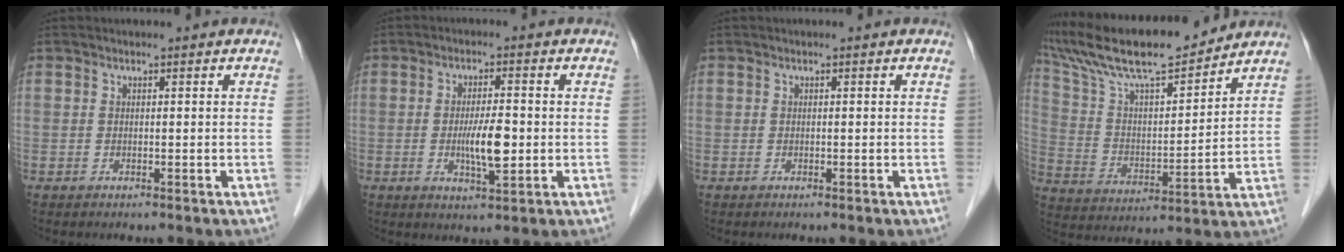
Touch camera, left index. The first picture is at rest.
{"total": 5.4, "force": [-0.7, 1.1, 5.2], "torque": [-0.100, -0.007, -0.009]}
{"total": 0.0}
{"total": 17.6, "force": [15.6, 2.0, 7.9], "torque": [-0.157, 0.015, 0.280]}